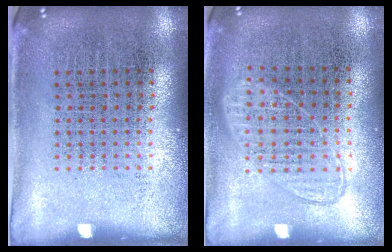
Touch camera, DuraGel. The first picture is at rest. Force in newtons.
{"total": 0.9, "press": 0.9, "slide": 0.3}